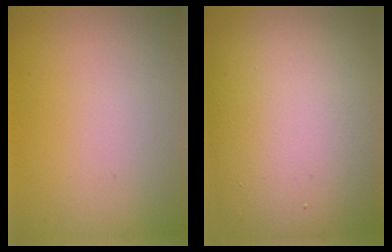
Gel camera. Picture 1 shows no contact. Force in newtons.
{"total": 16.1, "press": 16.1, "slide": 0.8}